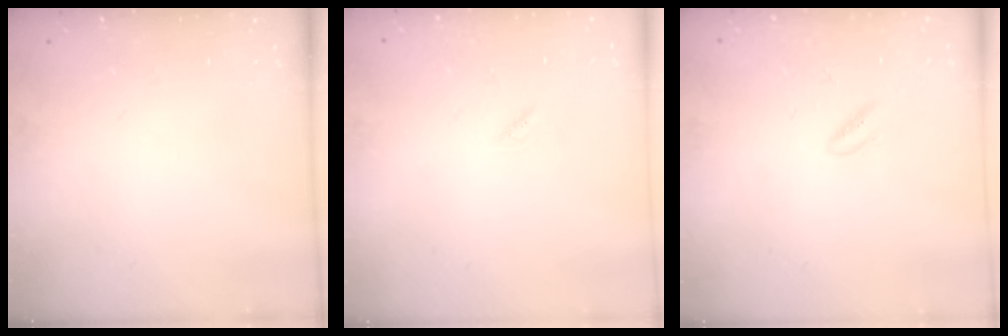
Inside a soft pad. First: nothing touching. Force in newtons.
{"total": 1.2, "press": 1.1, "slide": 0.3}
{"total": 1.3, "press": 1.1, "slide": 0.7}